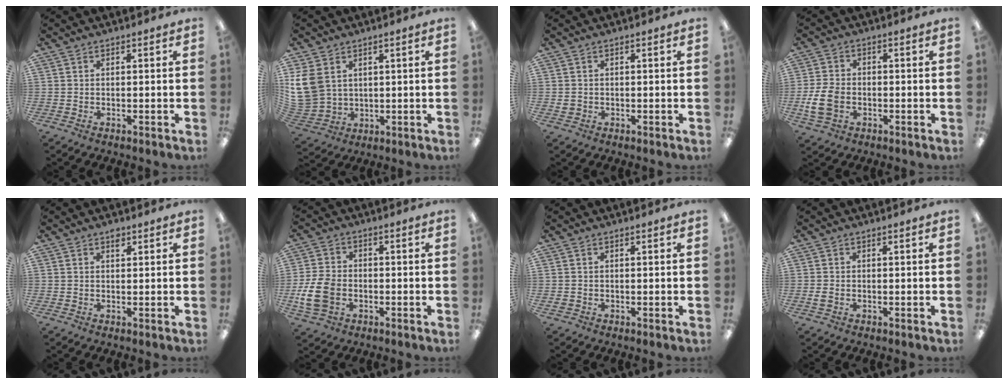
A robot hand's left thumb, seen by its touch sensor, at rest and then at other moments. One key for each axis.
{"total": 10.3, "fx": 3.3, "fy": 8.2, "fz": 5.3, "tx": -0.143, "ty": -0.006, "tz": 0.065}
{"total": 1.0, "fx": -0.1, "fy": 0.9, "fz": 0.3, "tx": -0.005, "ty": 0.002, "tz": -0.003}
{"total": 7.5, "fx": -2.1, "fy": 5.3, "fz": 4.9, "tx": -0.101, "ty": 0.003, "tz": -0.039}
{"total": 1.5, "fx": 1.0, "fy": 0.7, "fz": 0.8, "tx": -0.010, "ty": -0.003, "tz": 0.016}
{"total": 9.5, "fx": -2.8, "fy": 6.7, "fz": 6.2, "tx": -0.143, "ty": 0.002, "tz": -0.049}
{"total": 0.6, "fx": -0.2, "fy": 0.5, "fz": 0.2, "tx": -0.005, "ty": 0.000, "tz": -0.004}
{"total": 1.3, "fx": -0.4, "fy": 0.8, "fz": 0.9, "tx": -0.023, "ty": -0.003, "tz": -0.009}